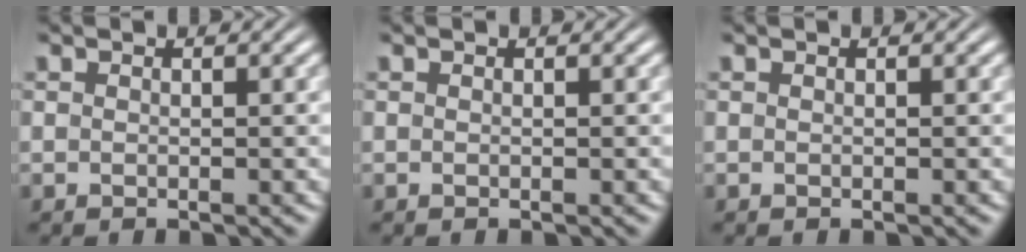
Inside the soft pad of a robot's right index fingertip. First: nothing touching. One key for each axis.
{"total": 0.0}
{"total": 0.0}